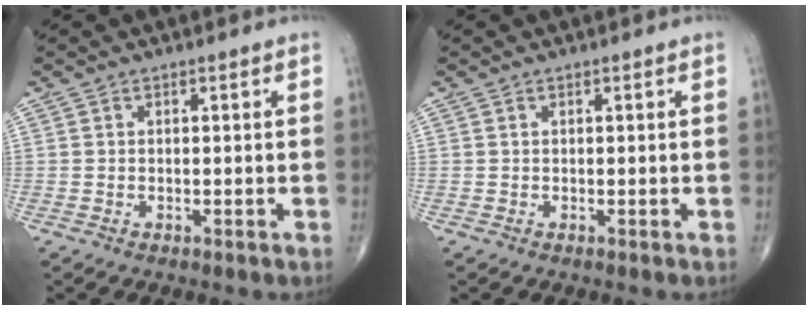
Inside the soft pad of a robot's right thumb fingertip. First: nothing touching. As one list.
[{"total": 0.0}]